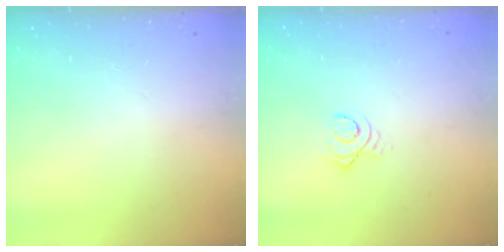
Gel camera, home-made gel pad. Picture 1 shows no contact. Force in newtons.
{"total": 3.6, "press": 3.6, "slide": 0.0}